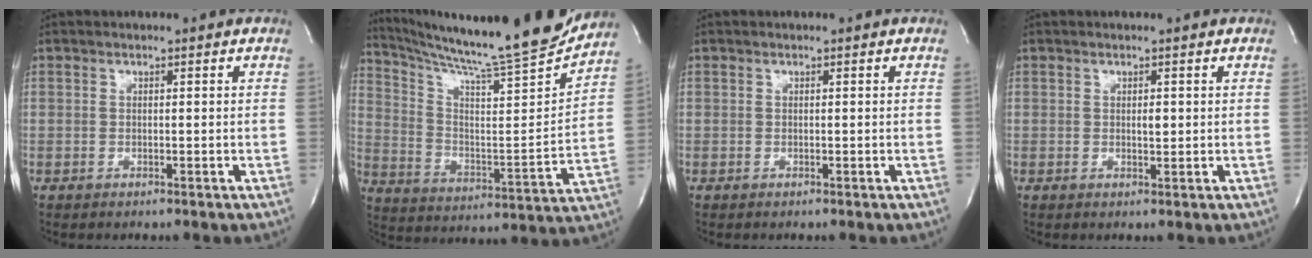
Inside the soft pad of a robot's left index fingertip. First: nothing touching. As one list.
[{"total": 21.1, "force": [19.5, -0.8, 7.8], "torque": [-0.140, -0.069, 0.293]}, {"total": 0.0}, {"total": 1.0, "force": [0.3, 0.4, 0.9], "torque": [-0.015, -0.002, 0.005]}]